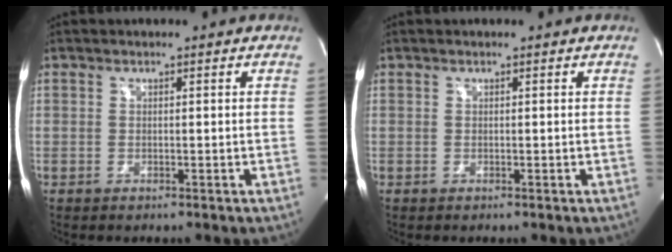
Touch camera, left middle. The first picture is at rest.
{"total": 0.0}